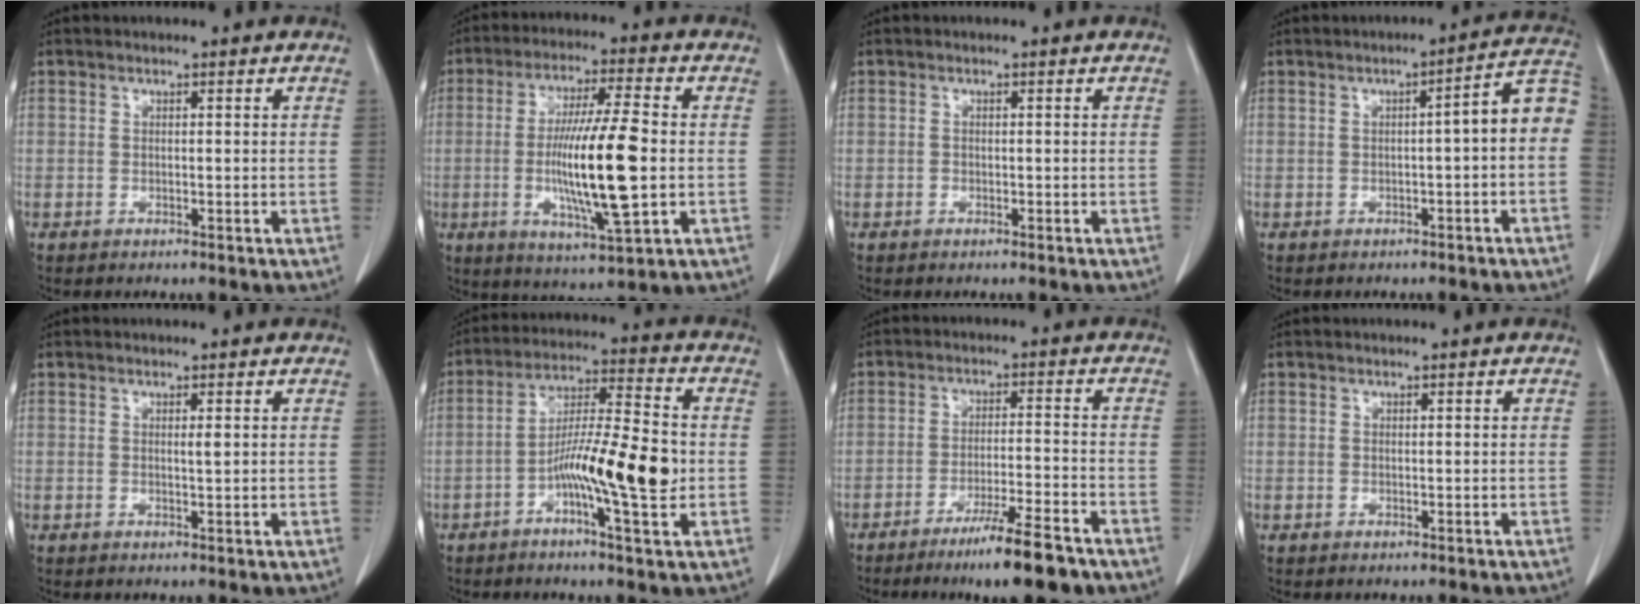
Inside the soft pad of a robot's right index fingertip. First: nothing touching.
{"total": 14.4, "force": [-1.5, 1.2, 14.3], "torque": [-0.266, -0.012, -0.026]}
{"total": 0.0}
{"total": 6.4, "force": [-0.5, 0.9, 6.3], "torque": [-0.074, 0.028, -0.012]}
{"total": 0.7, "force": [0.2, 0.0, 0.7], "torque": [-0.016, -0.002, 0.004]}
{"total": 12.6, "force": [-2.9, 1.2, 12.2], "torque": [-0.216, 0.005, -0.054]}
{"total": 10.2, "force": [-7.2, 0.6, 7.1], "torque": [-0.109, -0.020, -0.115]}
{"total": 0.7, "force": [-0.3, 0.6, -0.1], "torque": [0.003, 0.007, -0.006]}